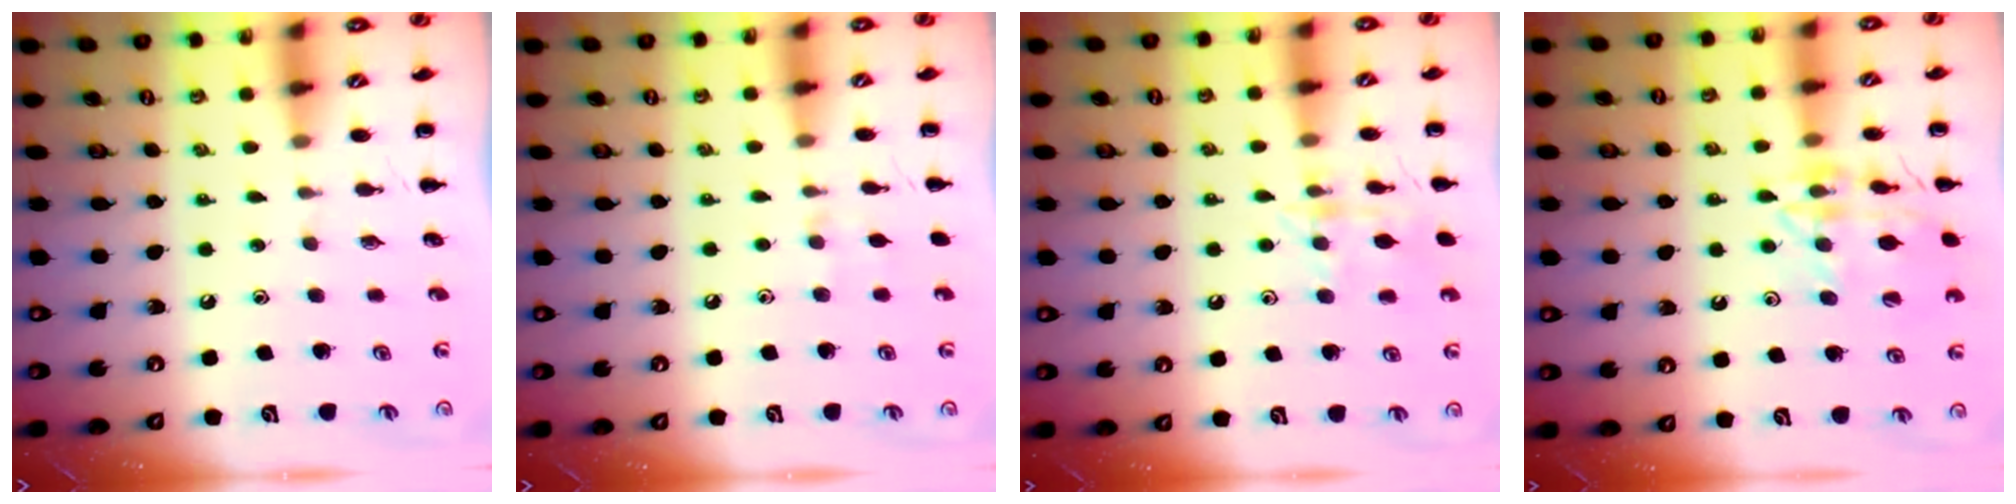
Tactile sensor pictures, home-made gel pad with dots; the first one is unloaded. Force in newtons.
{"total": 4.5, "press": 4.2, "slide": 1.5}
{"total": 10.2, "press": 10.2, "slide": 0.6}
{"total": 15.9, "press": 15.8, "slide": 1.5}